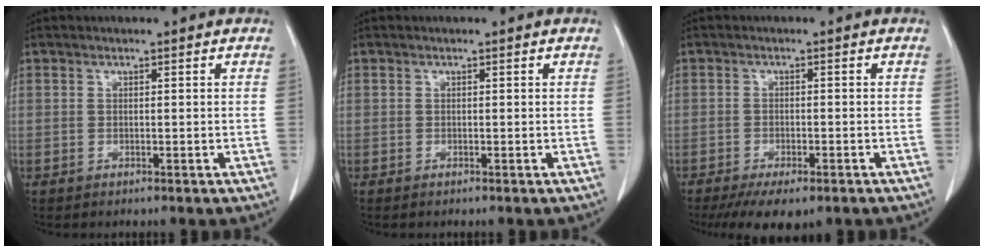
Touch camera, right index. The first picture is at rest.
{"total": 0.0}
{"total": 7.7, "force": [-5.5, 2.8, 4.7], "torque": [-0.065, -0.011, -0.080]}